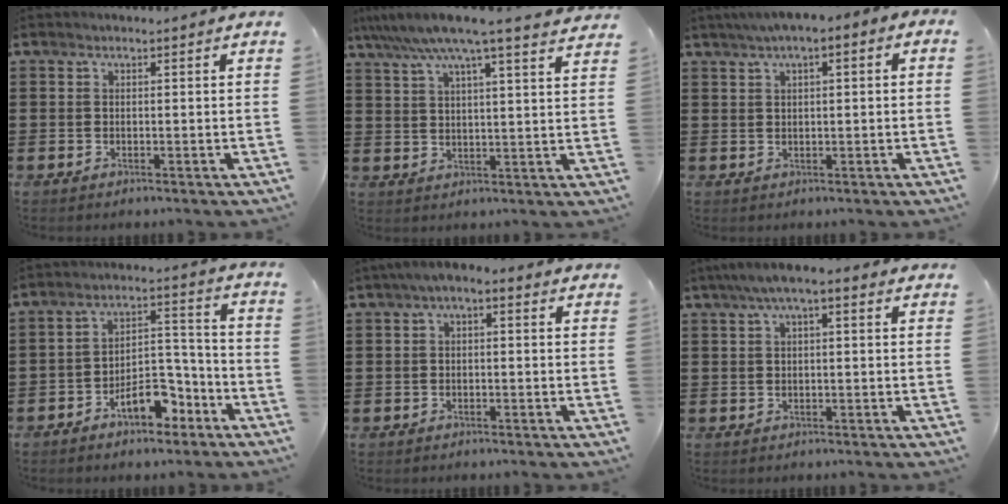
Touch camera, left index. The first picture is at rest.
{"total": 7.8, "force": [6.4, -0.2, 4.4], "torque": [-0.107, -0.026, 0.109]}
{"total": 2.3, "force": [0.3, 0.7, 2.2], "torque": [-0.040, 0.006, 0.003]}
{"total": 8.3, "force": [-5.1, 4.1, 5.1], "torque": [-0.078, 0.022, -0.093]}
{"total": 1.8, "force": [-1.0, 0.7, 1.4], "torque": [-0.025, 0.003, -0.020]}
{"total": 3.2, "force": [1.1, 0.8, 2.9], "torque": [-0.056, 0.007, 0.016]}